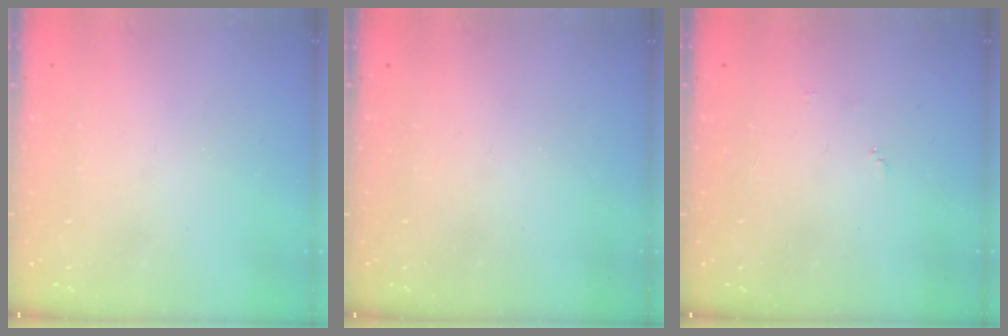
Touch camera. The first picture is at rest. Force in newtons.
{"total": 0.0}
{"total": 3.7, "press": 3.7, "slide": 0.4}